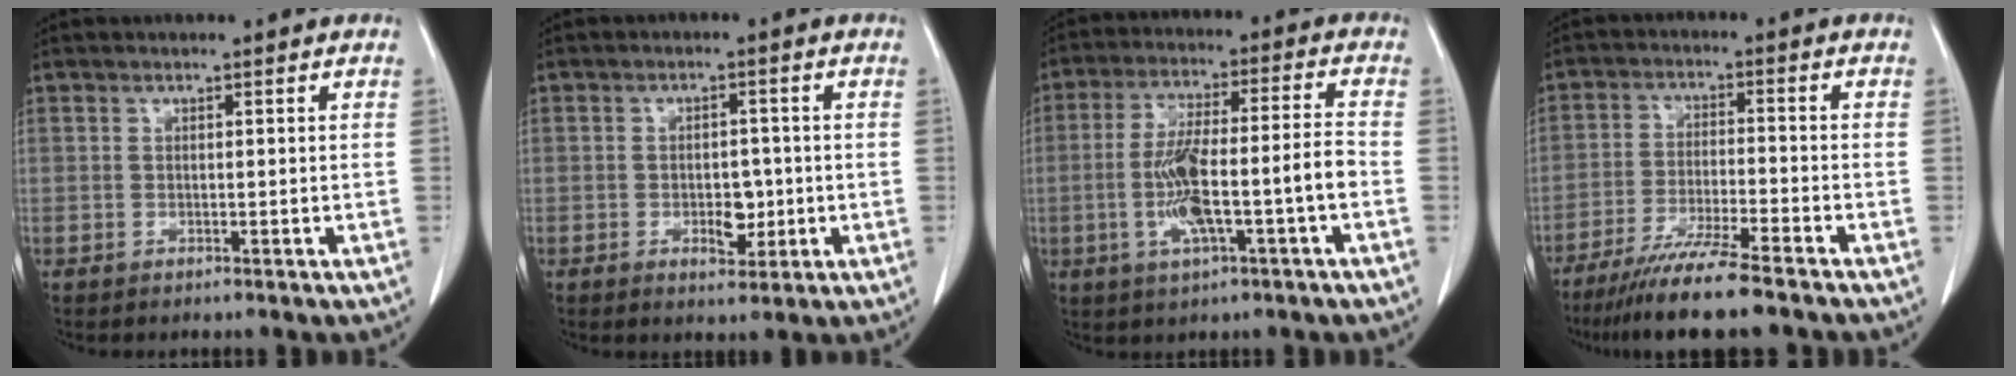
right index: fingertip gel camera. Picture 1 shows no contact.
{"total": 4.0, "force": [-0.9, 2.2, 3.3], "torque": [-0.044, 0.002, -0.007]}
{"total": 12.2, "force": [-3.2, 0.9, 11.8], "torque": [-0.225, 0.014, -0.054]}
{"total": 10.7, "force": [-8.6, -0.4, 6.4], "torque": [-0.103, -0.033, -0.145]}